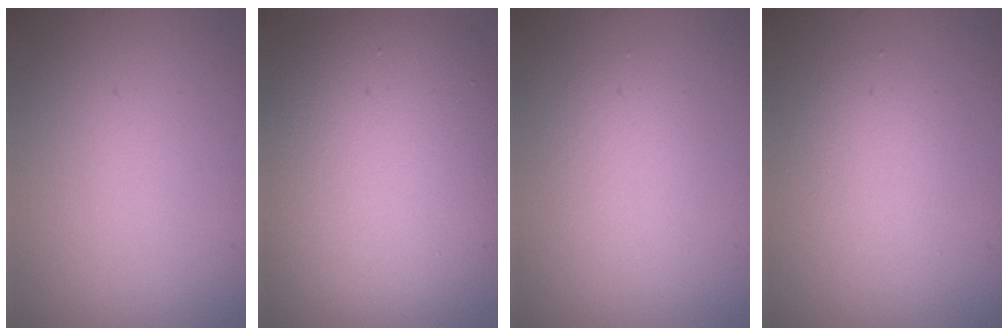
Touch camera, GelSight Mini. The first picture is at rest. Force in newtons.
{"total": 11.8, "press": 11.7, "slide": 1.1}
{"total": 2.0, "press": 2.0, "slide": 0.1}
{"total": 2.4, "press": 2.4, "slide": 0.1}